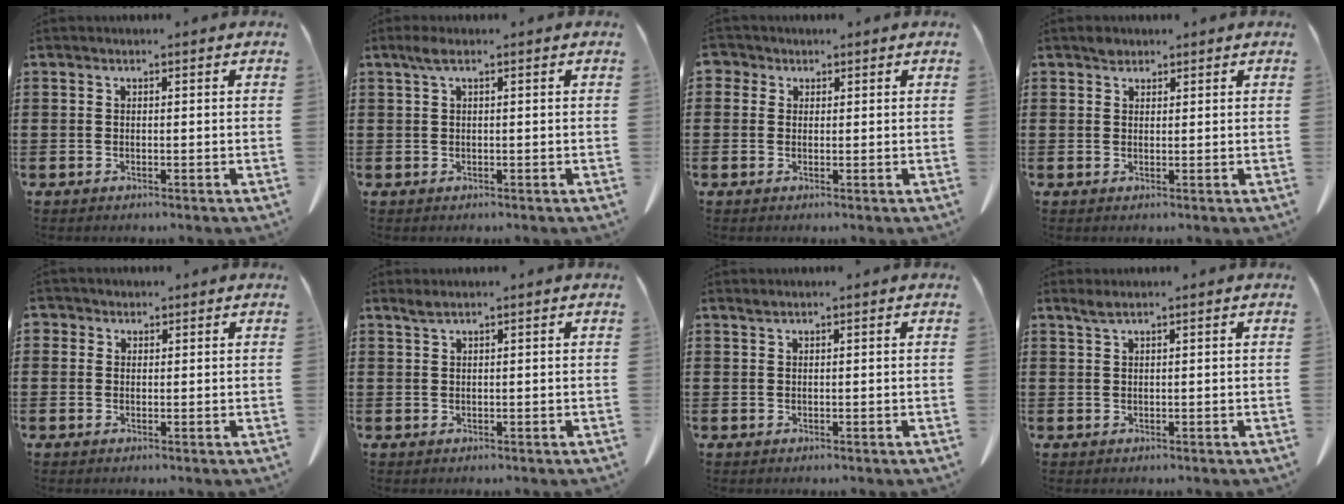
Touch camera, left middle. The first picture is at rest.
{"total": 1.8, "force": [0.5, 0.3, 1.7], "torque": [-0.034, 0.003, 0.008]}
{"total": 1.6, "force": [0.7, 1.3, 0.3], "torque": [-0.012, 0.006, 0.014]}
{"total": 1.4, "force": [1.1, 0.8, 0.2], "torque": [-0.008, 0.003, 0.022]}
{"total": 1.2, "force": [0.7, 1.0, 0.2], "torque": [-0.008, 0.006, 0.013]}
{"total": 1.1, "force": [0.9, 0.0, 0.7], "torque": [-0.016, -0.001, 0.017]}
{"total": 0.6, "force": [0.4, 0.0, 0.3], "torque": [-0.008, -0.001, 0.009]}
{"total": 1.3, "force": [0.9, 0.0, 1.0], "torque": [-0.021, 0.000, 0.017]}